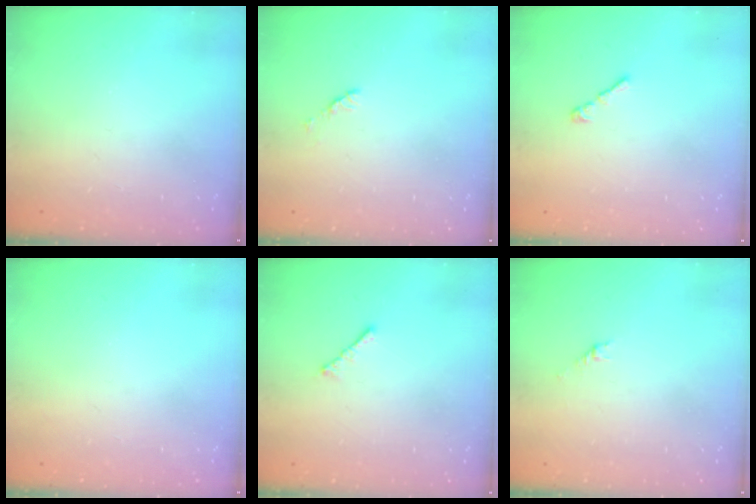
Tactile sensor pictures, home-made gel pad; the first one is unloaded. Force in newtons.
{"total": 2.8, "press": 2.7, "slide": 0.4}
{"total": 2.2, "press": 2.1, "slide": 0.6}
{"total": 0.0}
{"total": 1.7, "press": 1.6, "slide": 0.5}
{"total": 1.5, "press": 1.4, "slide": 0.5}